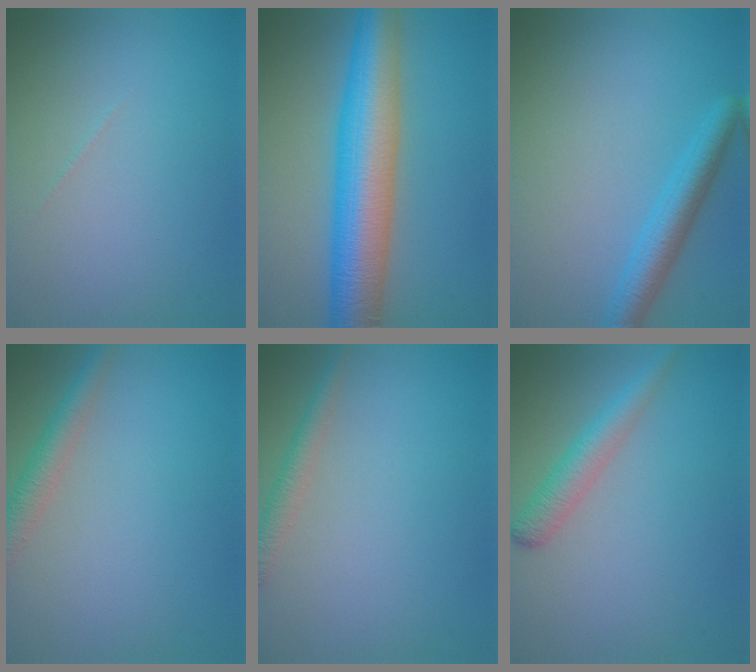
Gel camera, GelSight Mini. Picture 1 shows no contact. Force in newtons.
{"total": 10.0, "press": 10.0, "slide": 0.2}
{"total": 3.5, "press": 3.5, "slide": 0.3}
{"total": 2.7, "press": 2.7, "slide": 0.1}
{"total": 1.8, "press": 1.8, "slide": 0.1}
{"total": 2.8, "press": 2.8, "slide": 0.1}